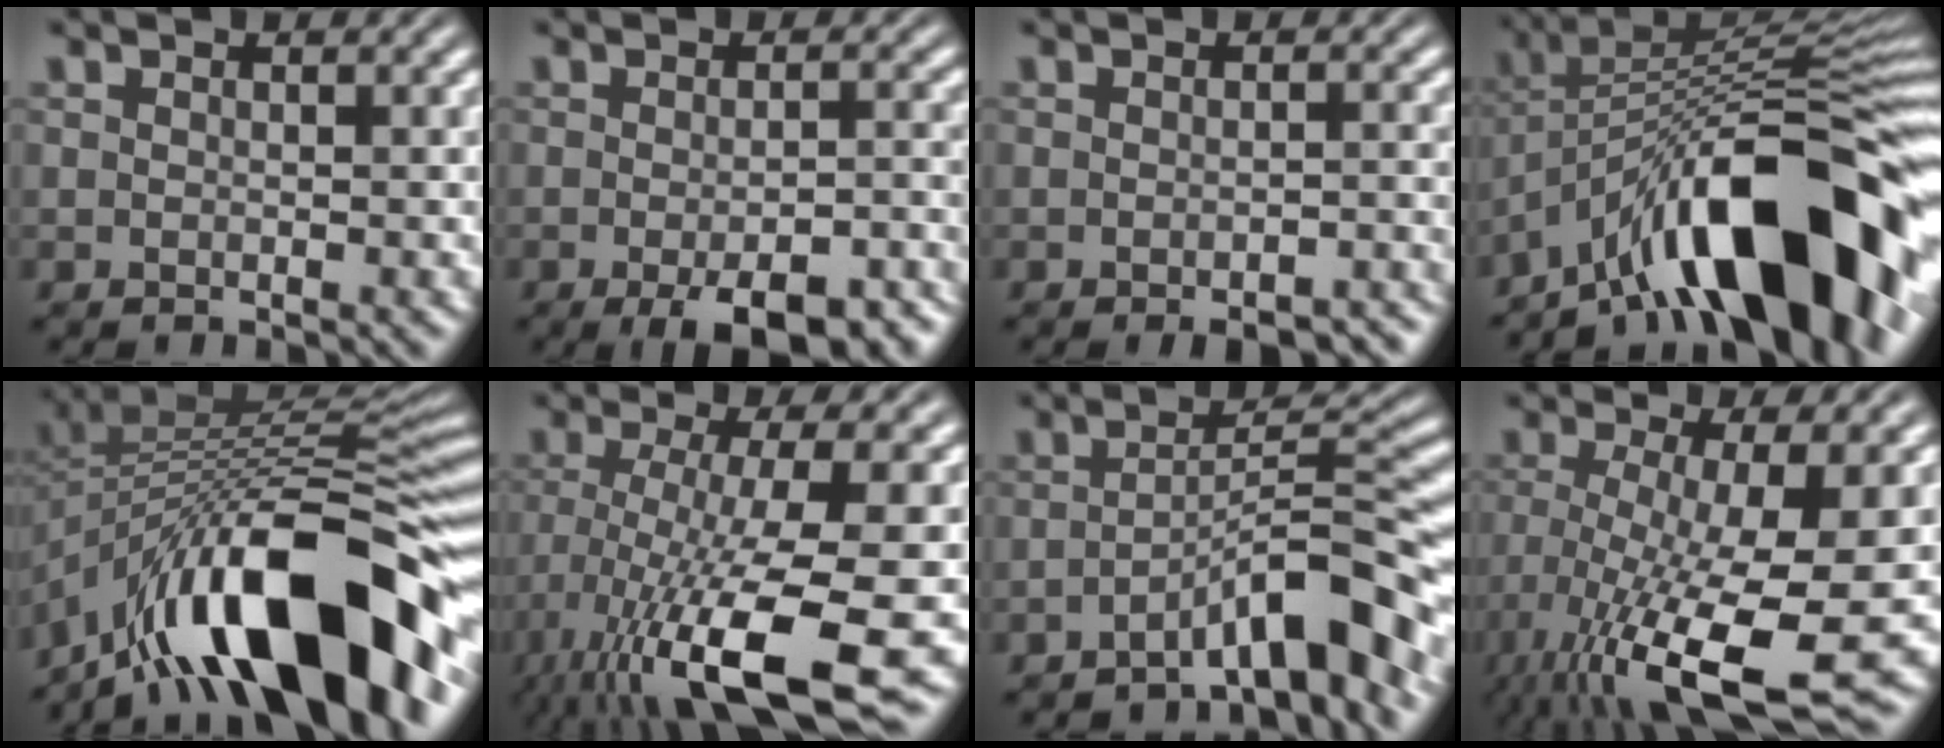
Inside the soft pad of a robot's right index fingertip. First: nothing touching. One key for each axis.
{"total": 7.0, "fx": -5.1, "fy": 2.2, "fz": 4.2, "tx": -0.057, "ty": -0.022, "tz": -0.066}
{"total": 3.3, "fx": -3.1, "fy": 0.2, "fz": 1.0, "tx": -0.009, "ty": -0.008, "tz": -0.045}
{"total": 15.6, "fx": -6.2, "fy": 6.8, "fz": 12.6, "tx": -0.182, "ty": -0.022, "tz": -0.076}
{"total": 15.9, "fx": -5.6, "fy": 8.0, "fz": 12.6, "tx": -0.198, "ty": -0.028, "tz": -0.073}
{"total": 11.0, "fx": -4.7, "fy": 3.8, "fz": 9.2, "tx": -0.179, "ty": -0.060, "tz": -0.039}
{"total": 5.8, "fx": -3.3, "fy": -0.1, "fz": 4.8, "tx": -0.066, "ty": -0.006, "tz": -0.043}
{"total": 10.8, "fx": -4.4, "fy": 3.9, "fz": 9.1, "tx": -0.170, "ty": -0.062, "tz": -0.037}